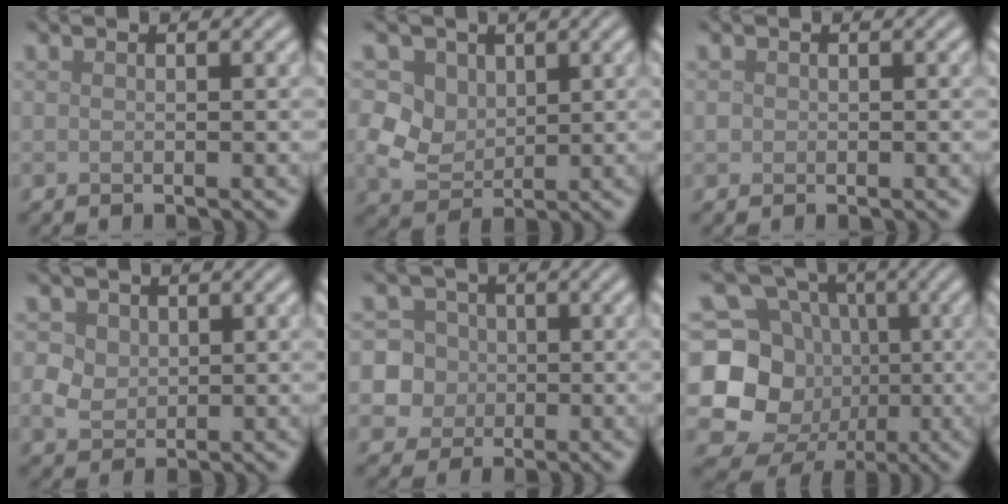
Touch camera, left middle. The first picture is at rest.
{"total": 7.3, "force": [2.3, 5.7, 3.9], "torque": [-0.080, 0.028, 0.024]}
{"total": 0.6, "force": [-0.1, 0.6, 0.1], "torque": [0.003, -0.003, -0.003]}
{"total": 4.2, "force": [1.4, 3.4, 2.0], "torque": [-0.046, 0.017, 0.018]}
{"total": 6.4, "force": [-0.5, 6.2, 1.4], "torque": [-0.015, 0.024, -0.022]}
{"total": 13.1, "force": [-2.0, 11.5, 5.8], "torque": [-0.132, -0.014, -0.058]}